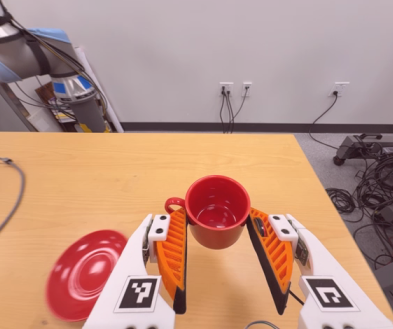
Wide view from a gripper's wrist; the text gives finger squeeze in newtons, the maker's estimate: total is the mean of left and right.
{"total": 2.8, "left": 2.2, "right": 3.3}